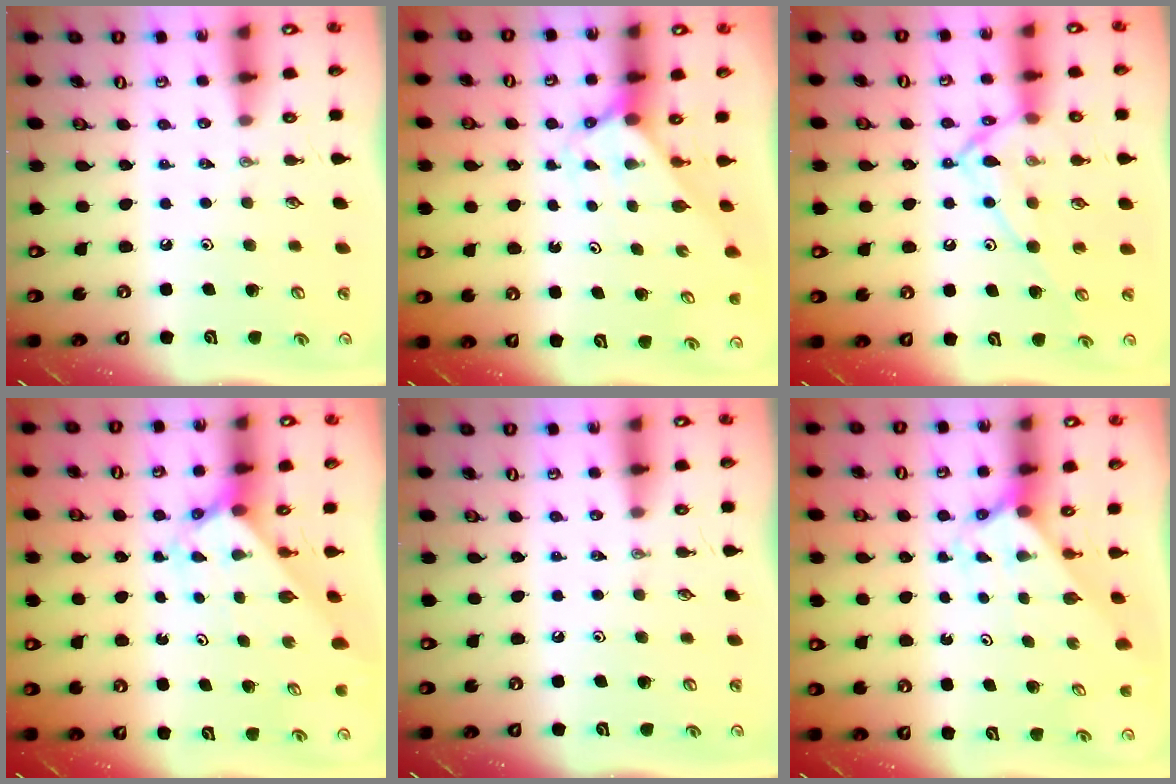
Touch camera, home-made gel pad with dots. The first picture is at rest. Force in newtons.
{"total": 2.4, "press": 2.4, "slide": 0.2}
{"total": 13.7, "press": 13.6, "slide": 0.9}
{"total": 2.3, "press": 2.3, "slide": 0.2}
{"total": 0.0}
{"total": 2.1, "press": 2.1, "slide": 0.1}